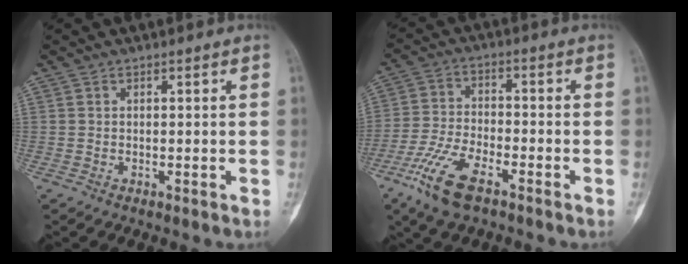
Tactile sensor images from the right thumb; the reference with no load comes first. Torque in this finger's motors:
{"motor_torque": [0.14, 0.25, 0.22, -0.16, 0.12]}